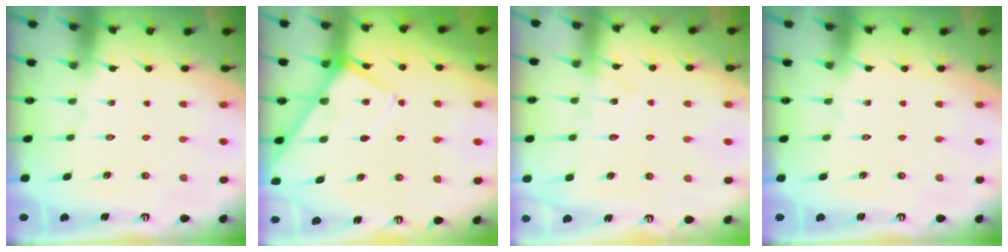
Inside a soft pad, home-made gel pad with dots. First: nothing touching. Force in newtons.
{"total": 7.5, "press": 7.4, "slide": 0.8}
{"total": 9.4, "press": 9.4, "slide": 0.6}
{"total": 0.0}